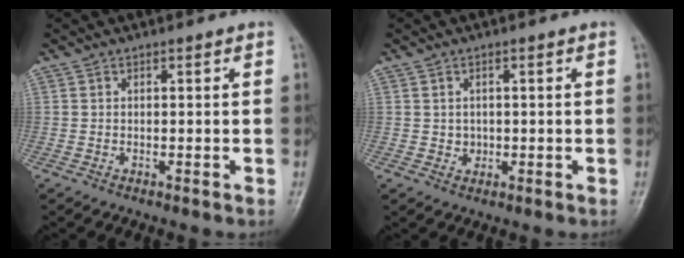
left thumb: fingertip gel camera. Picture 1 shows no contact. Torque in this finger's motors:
{"motor_torque": [-0.34, 0.15, -0.05, -0.10, 0.00]}